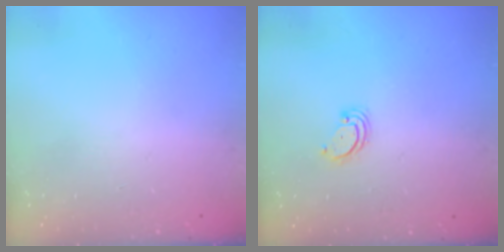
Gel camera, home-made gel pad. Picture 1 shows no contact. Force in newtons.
{"total": 2.3, "press": 2.3, "slide": 0.2}